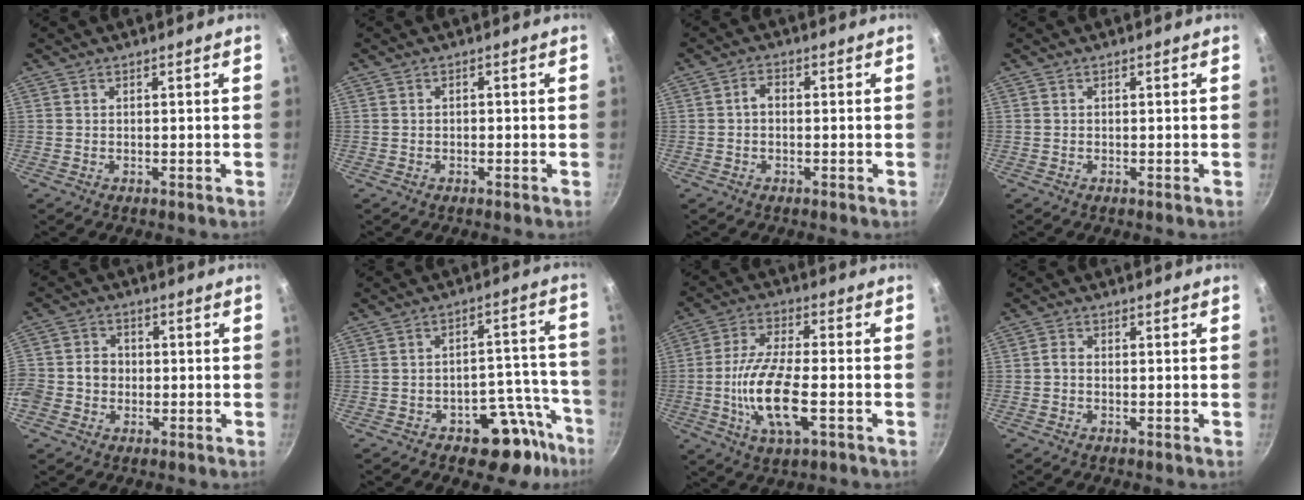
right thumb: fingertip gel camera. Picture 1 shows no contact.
{"total": 0.6, "force": [-0.2, 0.4, 0.4], "torque": [-0.003, 0.002, -0.007]}
{"total": 2.3, "force": [-0.2, 1.5, 1.7], "torque": [-0.026, 0.009, -0.009]}
{"total": 0.0}
{"total": 9.5, "force": [-1.3, 8.2, 4.7], "torque": [-0.088, 0.029, -0.021]}
{"total": 12.3, "force": [-7.7, 6.3, 7.2], "torque": [-0.046, 0.083, -0.102]}
{"total": 13.6, "force": [-3.0, 5.0, 12.3], "torque": [-0.250, 0.012, -0.055]}
{"total": 1.5, "force": [-0.5, 0.9, 1.1], "torque": [-0.021, 0.001, -0.015]}